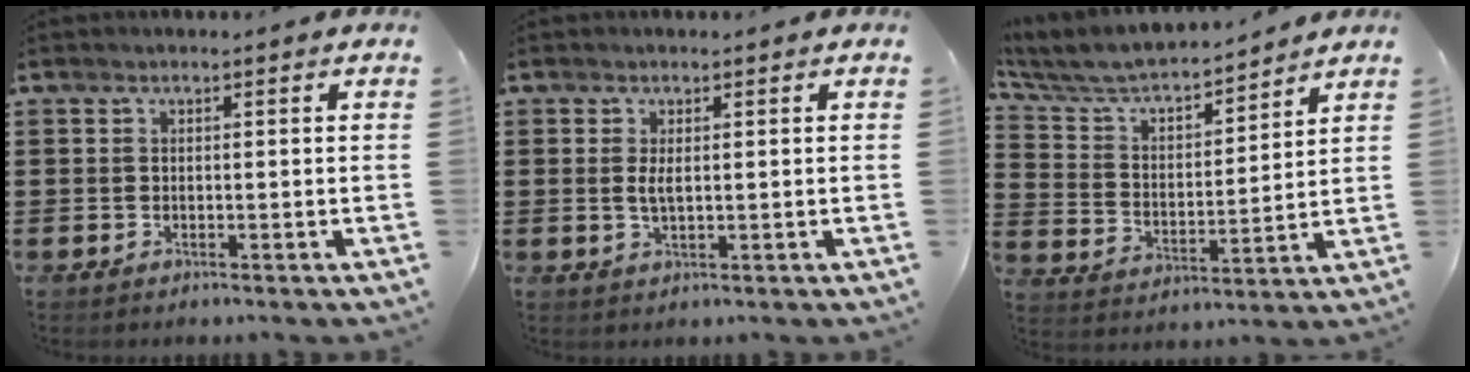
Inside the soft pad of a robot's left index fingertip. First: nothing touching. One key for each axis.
{"total": 2.1, "fx": 0.3, "fy": 0.6, "fz": 2.0, "tx": -0.047, "ty": -0.003, "tz": 0.002}
{"total": 5.6, "fx": 5.1, "fy": 1.2, "fz": 1.9, "tx": -0.062, "ty": -0.037, "tz": 0.081}